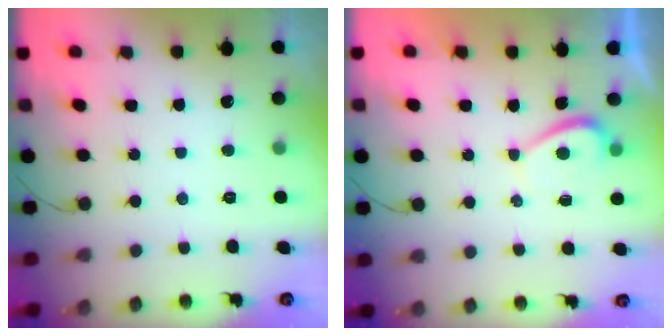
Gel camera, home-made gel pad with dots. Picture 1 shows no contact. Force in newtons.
{"total": 1.1, "press": 1.0, "slide": 0.6}